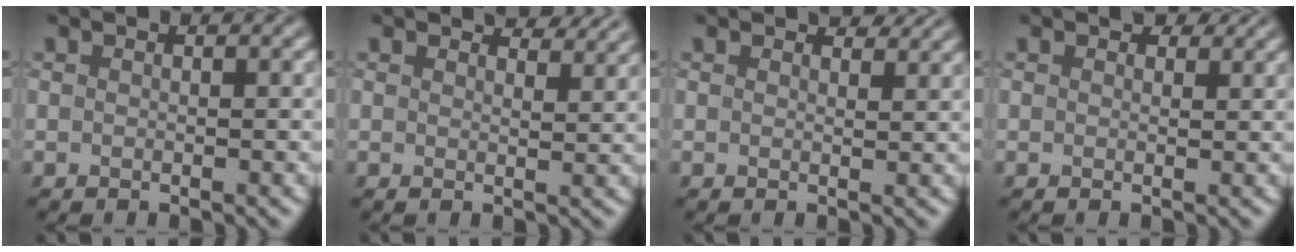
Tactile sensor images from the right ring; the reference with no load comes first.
{"total": 3.3, "force": [3.0, 0.7, 1.1], "torque": [-0.022, 0.000, 0.035]}
{"total": 2.0, "force": [1.8, 0.5, 0.7], "torque": [-0.011, -0.002, 0.025]}
{"total": 1.6, "force": [1.0, 0.9, 0.7], "torque": [-0.008, -0.003, 0.012]}